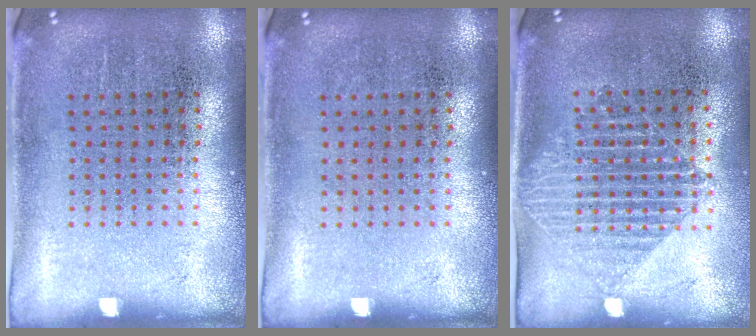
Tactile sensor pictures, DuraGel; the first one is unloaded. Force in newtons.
{"total": 0.0}
{"total": 1.4, "press": 1.2, "slide": 0.8}